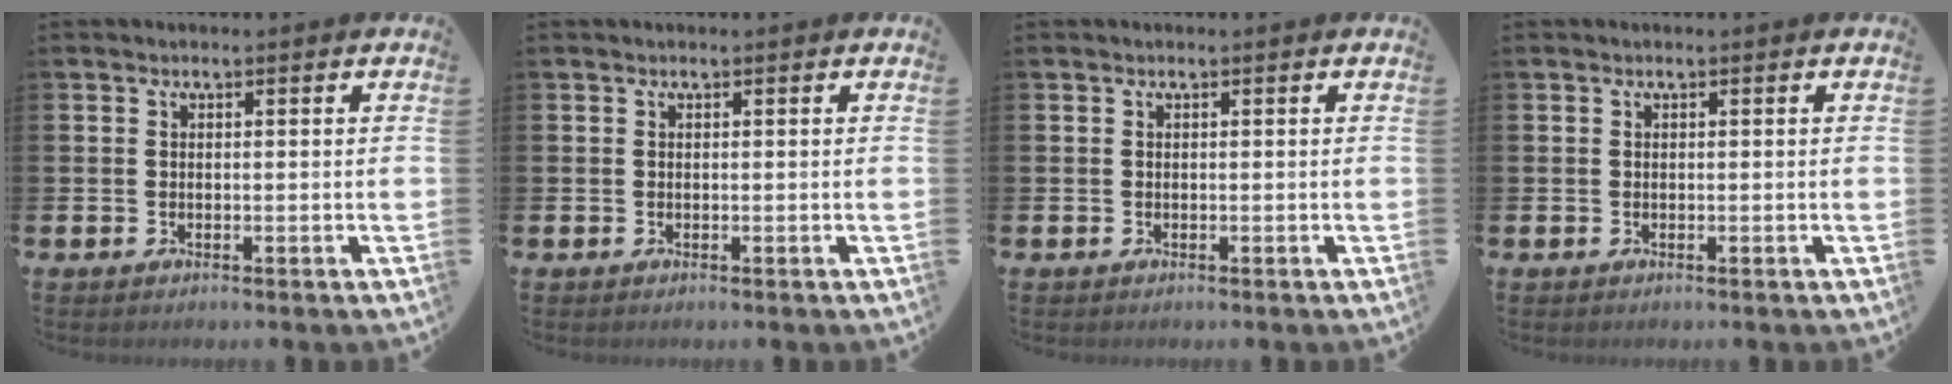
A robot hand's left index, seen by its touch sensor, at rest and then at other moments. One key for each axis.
{"total": 0.0}
{"total": 0.0}
{"total": 0.0}